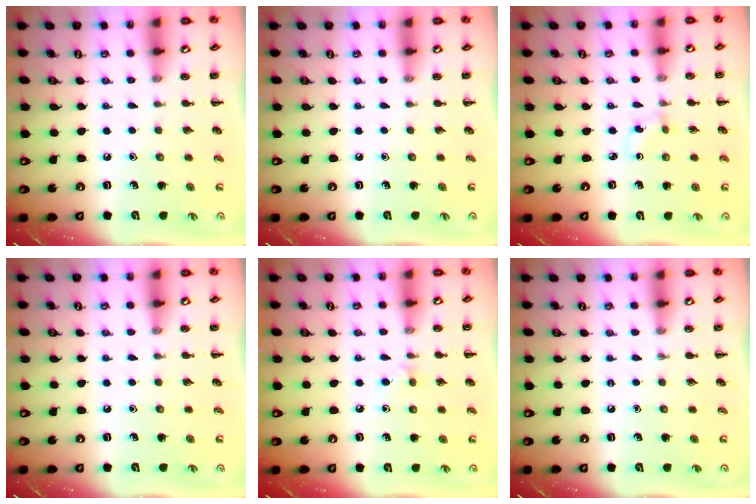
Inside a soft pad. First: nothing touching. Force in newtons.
{"total": 0.0}
{"total": 1.3, "press": 1.1, "slide": 0.7}
{"total": 0.0}
{"total": 3.8, "press": 3.4, "slide": 1.5}
{"total": 0.0}